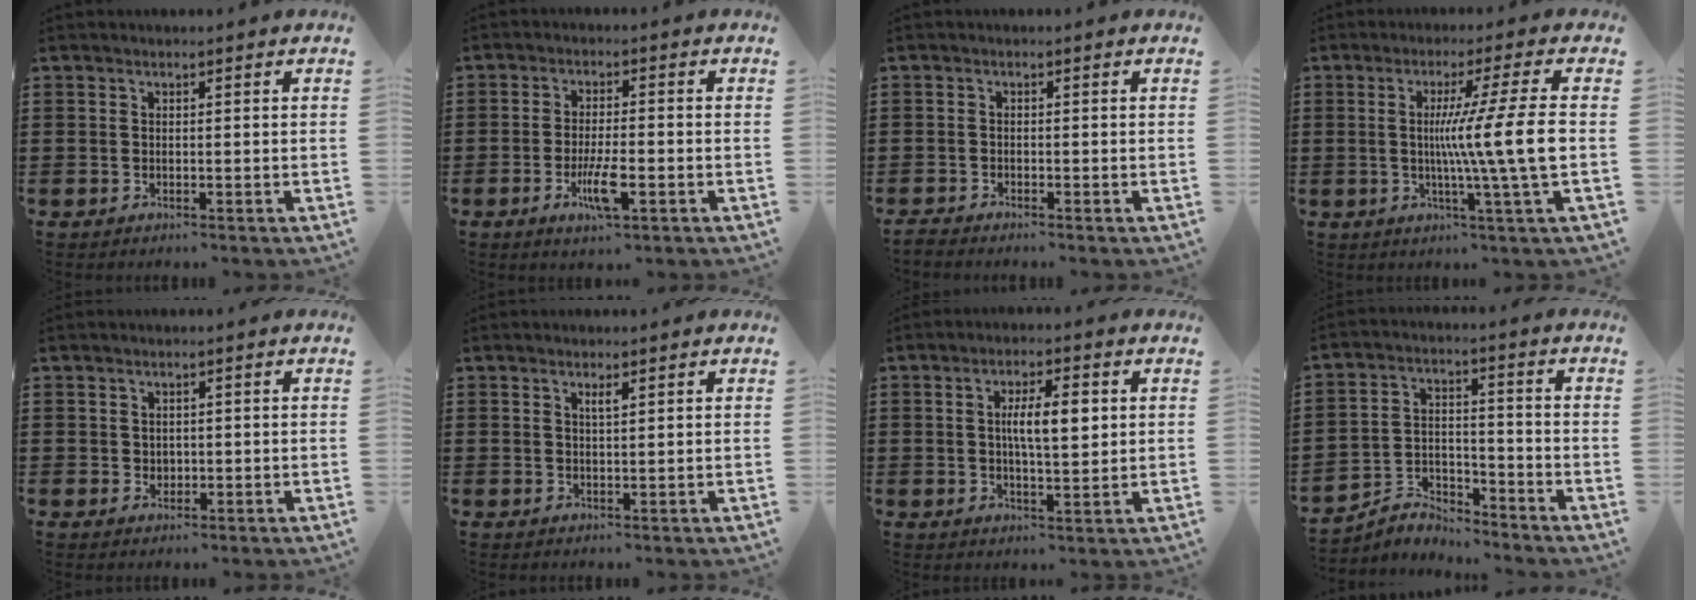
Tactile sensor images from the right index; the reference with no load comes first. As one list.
[{"total": 5.9, "force": [-2.2, 1.4, 5.3], "torque": [-0.105, -0.008, -0.042]}, {"total": 1.1, "force": [-1.1, 0.1, 0.0], "torque": [-0.004, 0.001, -0.023]}, {"total": 11.2, "force": [-0.4, -0.8, 11.2], "torque": [-0.190, -0.013, -0.016]}, {"total": 1.3, "force": [0.4, 1.2, 0.3], "torque": [-0.008, 0.006, 0.007]}, {"total": 1.2, "force": [0.7, 0.3, 1.0], "torque": [-0.020, 0.002, 0.012]}, {"total": 6.4, "force": [1.1, 1.9, 6.1], "torque": [-0.109, 0.004, 0.014]}, {"total": 4.3, "force": [-4.2, 1.0, 0.1], "torque": [-0.011, 0.006, -0.089]}]